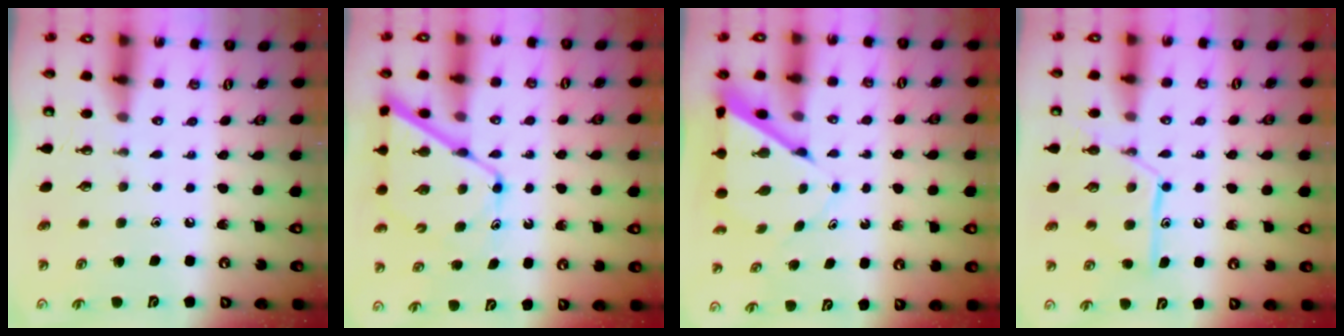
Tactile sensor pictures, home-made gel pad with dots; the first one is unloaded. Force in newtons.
{"total": 12.9, "press": 12.9, "slide": 1.1}
{"total": 6.8, "press": 6.8, "slide": 0.5}
{"total": 12.5, "press": 12.5, "slide": 1.0}